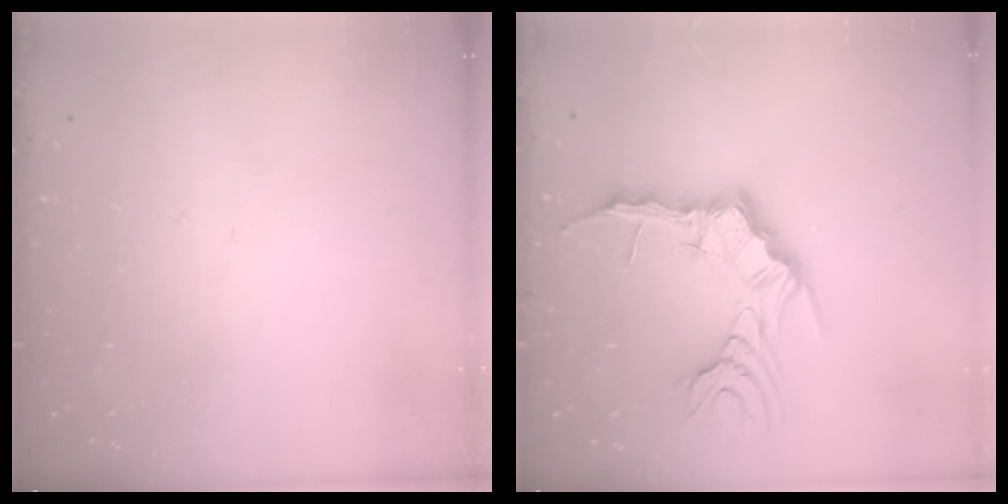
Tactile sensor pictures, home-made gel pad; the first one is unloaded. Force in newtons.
{"total": 13.4, "press": 13.3, "slide": 1.6}